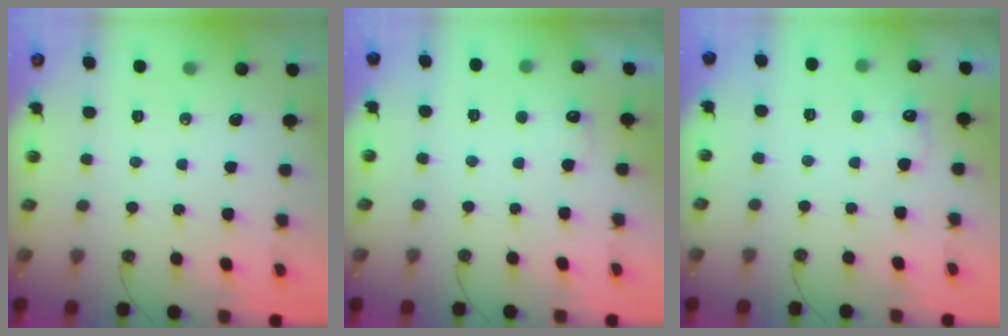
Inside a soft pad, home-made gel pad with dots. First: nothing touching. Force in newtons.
{"total": 4.4, "press": 4.3, "slide": 1.2}
{"total": 5.7, "press": 5.6, "slide": 1.2}